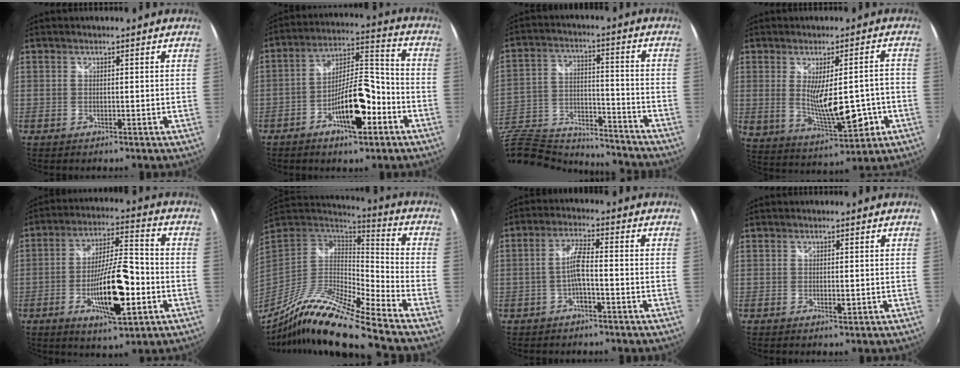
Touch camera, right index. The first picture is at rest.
{"total": 13.0, "force": [-6.0, 4.5, 10.7], "torque": [-0.185, 0.017, -0.095]}
{"total": 23.8, "force": [-18.5, 10.6, 10.7], "torque": [-0.248, 0.003, -0.284]}
{"total": 13.0, "force": [-2.7, 3.9, 12.1], "torque": [-0.209, -0.030, -0.015]}
{"total": 15.2, "force": [-4.7, 4.0, 13.9], "torque": [-0.250, -0.009, -0.077]}
{"total": 19.0, "force": [-14.3, 0.5, 12.5], "torque": [-0.223, -0.028, -0.273]}
{"total": 4.3, "force": [-1.6, 0.8, 3.9], "torque": [-0.079, 0.007, -0.030]}
{"total": 1.0, "force": [-0.1, 0.5, 0.8], "torque": [-0.015, -0.003, -0.001]}